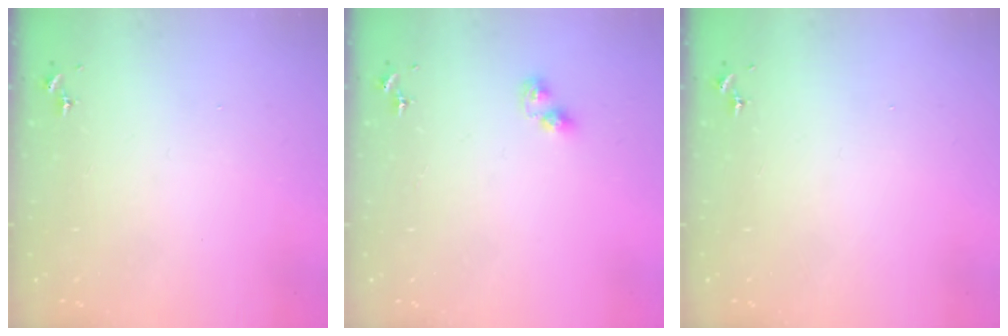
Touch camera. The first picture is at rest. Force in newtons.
{"total": 4.8, "press": 4.8, "slide": 0.4}
{"total": 0.0}